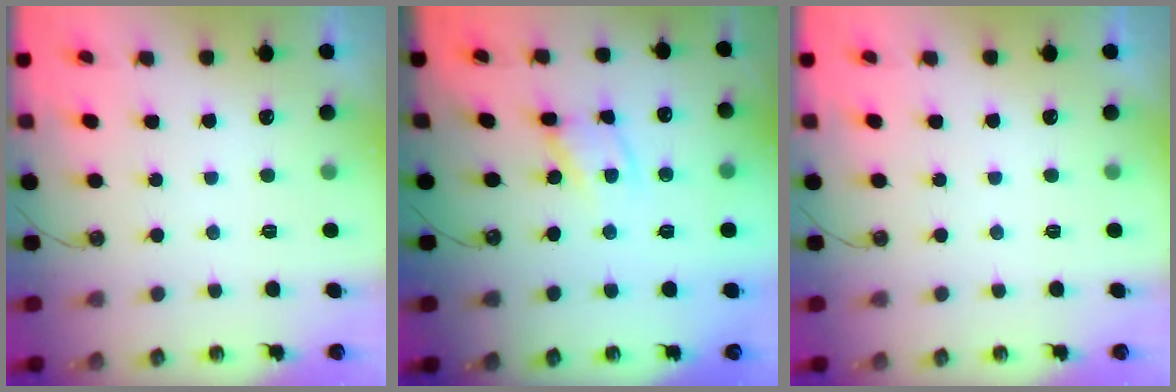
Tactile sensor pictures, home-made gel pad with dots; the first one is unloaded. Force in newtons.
{"total": 7.2, "press": 7.2, "slide": 0.5}
{"total": 0.0}